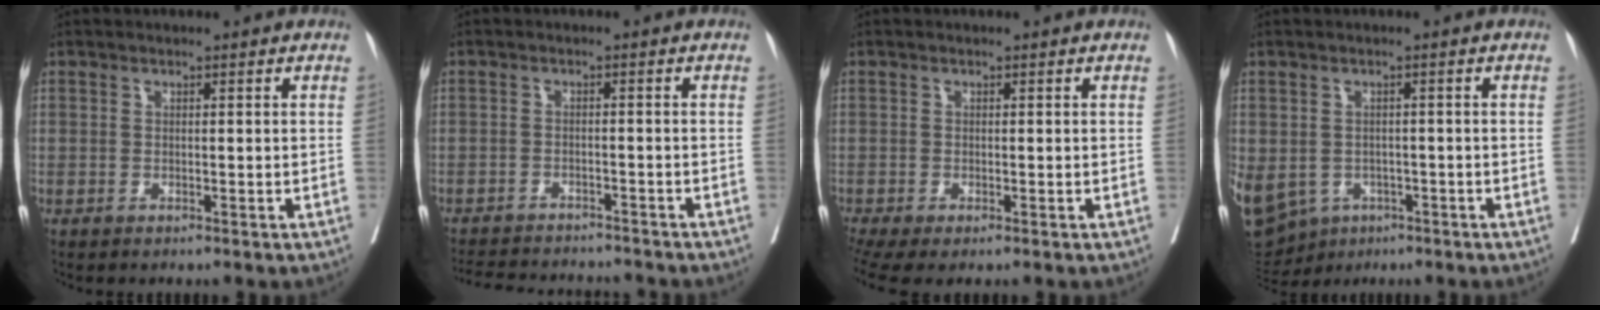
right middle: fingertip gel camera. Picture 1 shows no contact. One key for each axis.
{"total": 11.8, "fx": -11.0, "fy": 2.2, "fz": 3.5, "tx": -0.065, "ty": 0.000, "tz": -0.148}
{"total": 4.2, "fx": -2.5, "fy": 1.5, "fz": 3.0, "tx": -0.069, "ty": -0.011, "tz": -0.047}
{"total": 26.1, "fx": -10.1, "fy": 21.4, "fz": 11.1, "tx": -0.398, "ty": -0.018, "tz": -0.138}